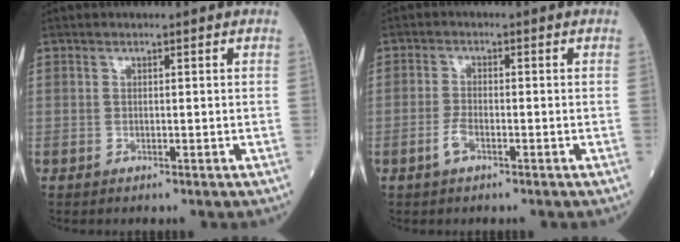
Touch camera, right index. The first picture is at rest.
{"total": 2.5, "force": [-1.4, 0.8, 2.0], "torque": [-0.046, 0.001, -0.029]}